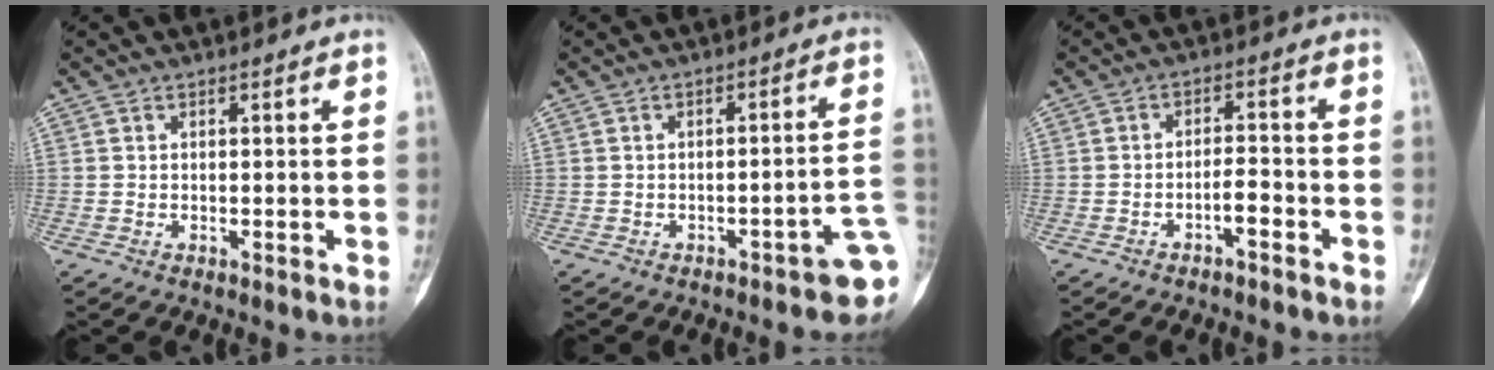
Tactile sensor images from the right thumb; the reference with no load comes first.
{"total": 8.1, "force": [-3.6, 1.9, 7.0], "torque": [-0.072, 0.027, -0.042]}
{"total": 3.6, "force": [-2.1, 1.1, 2.7], "torque": [-0.046, 0.028, -0.034]}